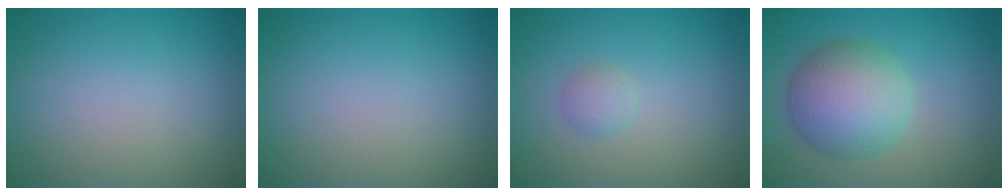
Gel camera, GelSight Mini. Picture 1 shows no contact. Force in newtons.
{"total": 0.0}
{"total": 1.2, "press": 1.2, "slide": 0.0}
{"total": 6.9, "press": 6.9, "slide": 0.2}